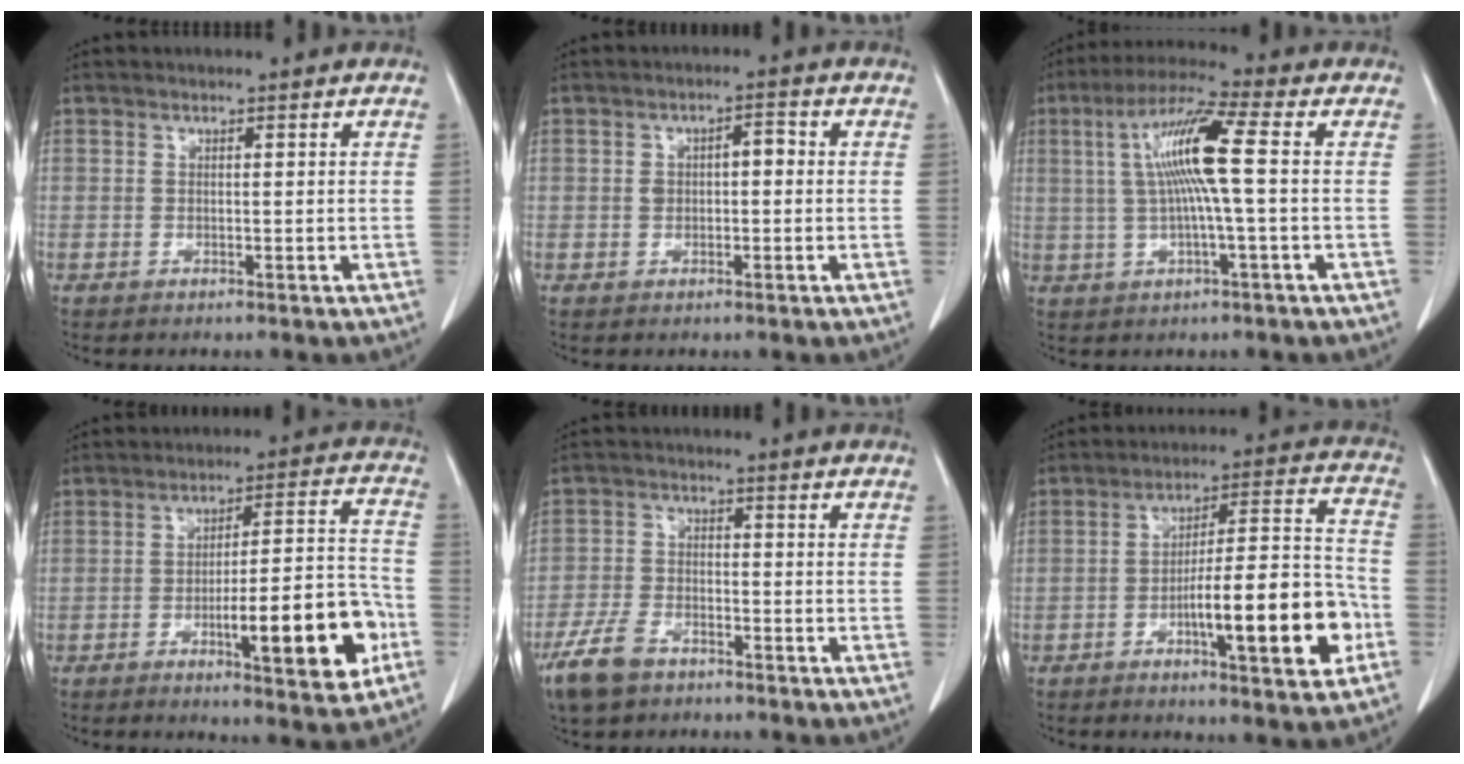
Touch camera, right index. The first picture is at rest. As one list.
[{"total": 3.1, "force": [0.1, 1.7, 2.5], "torque": [-0.045, 0.022, 0.004]}, {"total": 10.3, "force": [0.9, -0.5, 10.3], "torque": [-0.199, 0.020, 0.015]}, {"total": 14.9, "force": [-5.4, 2.5, 13.7], "torque": [-0.192, 0.011, -0.074]}, {"total": 7.0, "force": [-4.8, 3.6, 3.7], "torque": [-0.087, -0.004, -0.087]}, {"total": 16.4, "force": [-5.9, 2.3, 15.2], "torque": [-0.230, 0.011, -0.086]}]